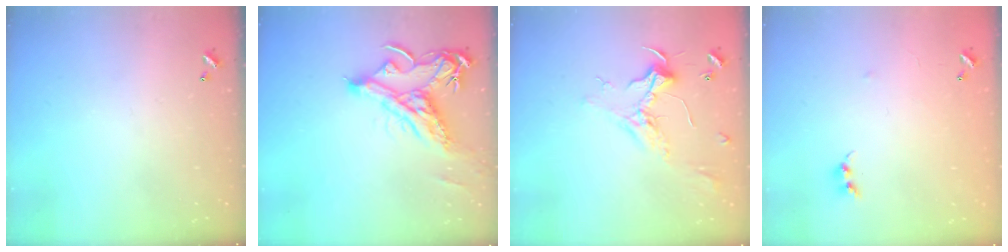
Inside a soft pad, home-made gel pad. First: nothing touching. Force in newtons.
{"total": 8.6, "press": 8.4, "slide": 1.8}
{"total": 2.5, "press": 2.3, "slide": 0.8}
{"total": 6.7, "press": 6.7, "slide": 0.3}